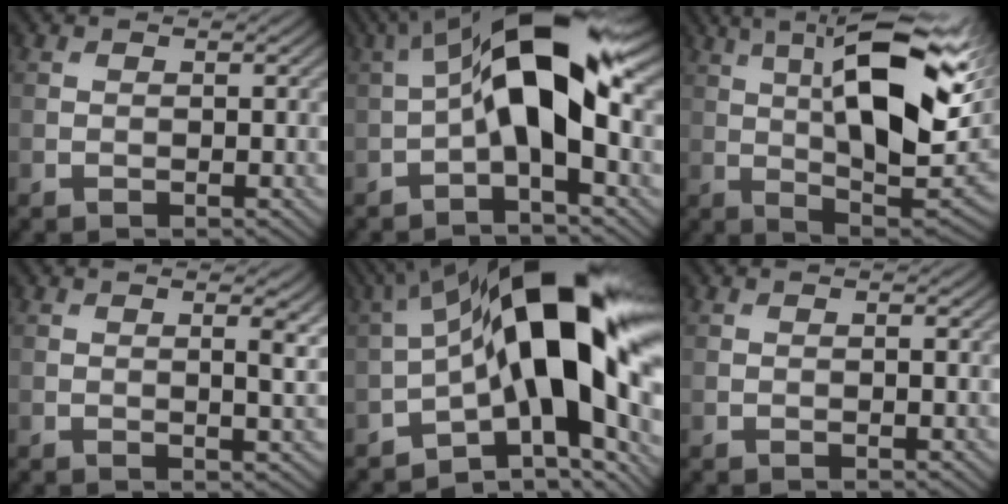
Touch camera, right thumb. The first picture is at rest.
{"total": 12.5, "force": [0.7, 4.6, 11.6], "torque": [-0.209, 0.024, -0.001]}
{"total": 17.4, "force": [5.1, 5.8, 15.6], "torque": [-0.258, 0.018, 0.080]}
{"total": 3.0, "force": [0.7, 0.7, 2.8], "torque": [-0.046, 0.002, 0.012]}
{"total": 18.2, "force": [-0.8, 7.8, 16.4], "torque": [-0.234, 0.024, -0.024]}
{"total": 0.0}